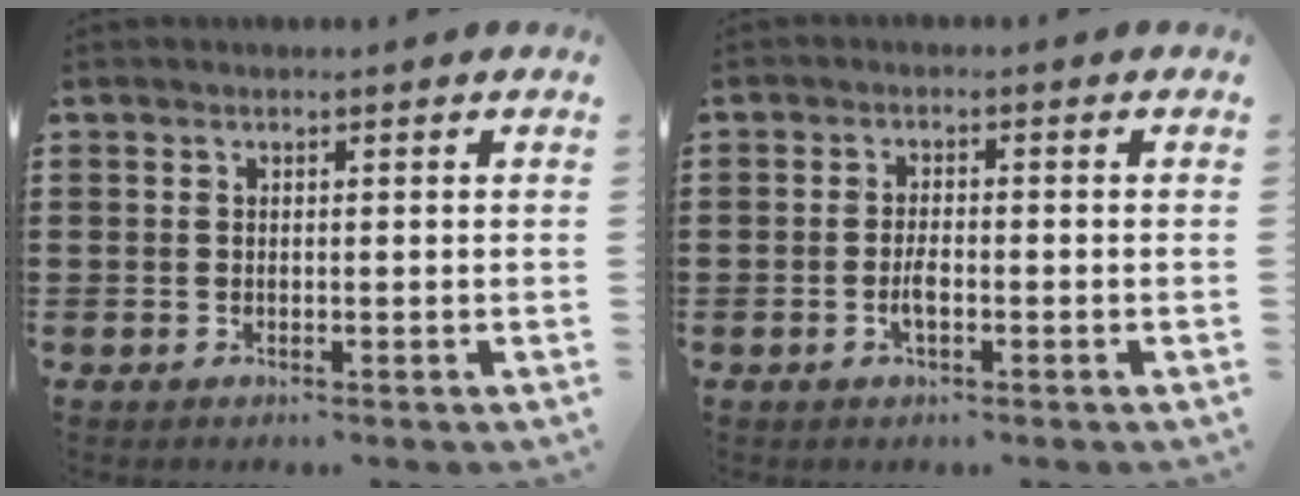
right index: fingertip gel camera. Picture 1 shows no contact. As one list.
[{"total": 2.6, "force": [-0.9, 0.9, 2.3], "torque": [-0.051, -0.002, -0.019]}]